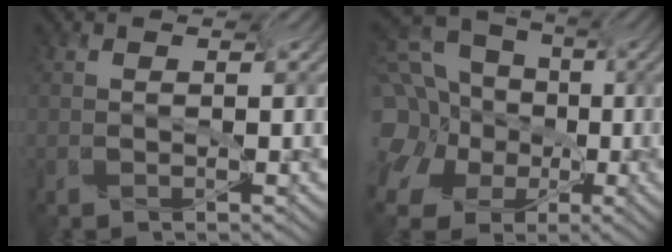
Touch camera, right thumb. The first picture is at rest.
{"total": 13.0, "force": [1.5, 10.7, 7.2], "torque": [-0.225, 0.048, 0.043]}